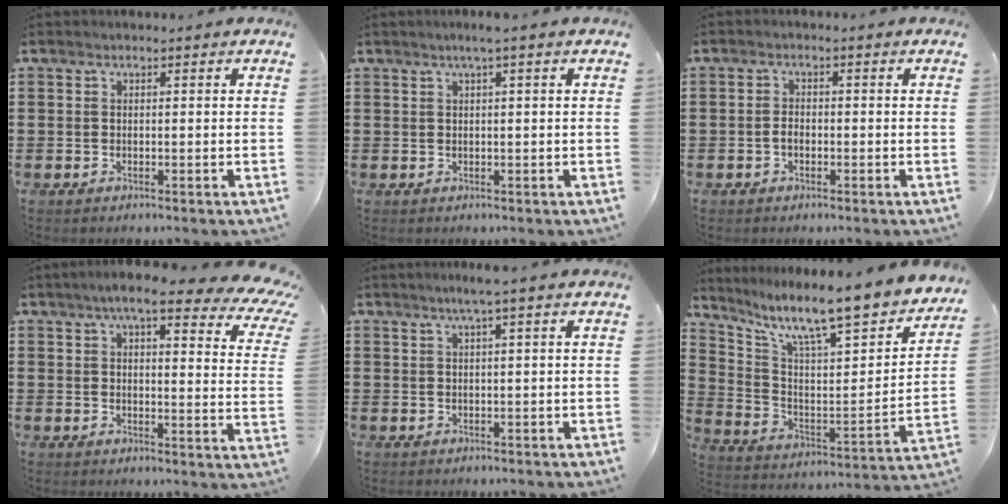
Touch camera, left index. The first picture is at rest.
{"total": 1.5, "force": [0.6, -0.2, 1.4], "torque": [-0.024, -0.001, 0.010]}
{"total": 1.7, "force": [-0.5, 0.8, 1.3], "torque": [-0.035, -0.001, -0.013]}
{"total": 8.6, "force": [6.3, 1.4, 5.6], "torque": [-0.104, -0.021, 0.105]}
{"total": 2.1, "force": [1.2, -0.4, 1.7], "torque": [-0.033, -0.002, 0.020]}
{"total": 10.3, "force": [8.7, 0.8, 5.4], "torque": [-0.121, -0.079, 0.135]}